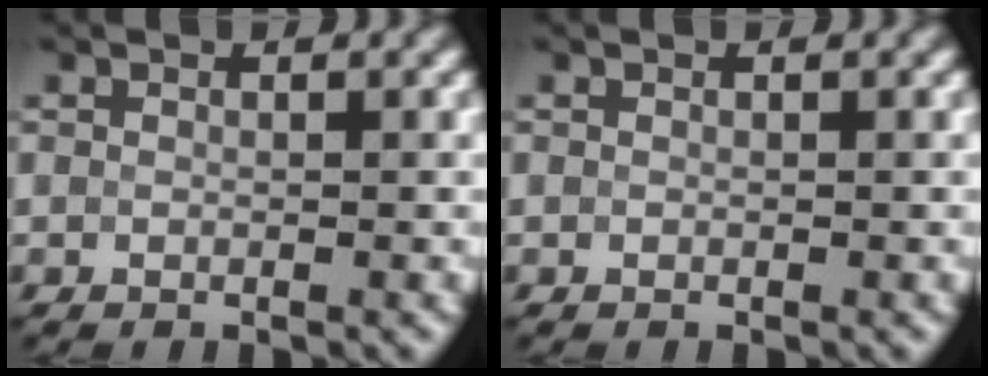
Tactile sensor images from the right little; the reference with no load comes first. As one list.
[{"total": 0.0}]